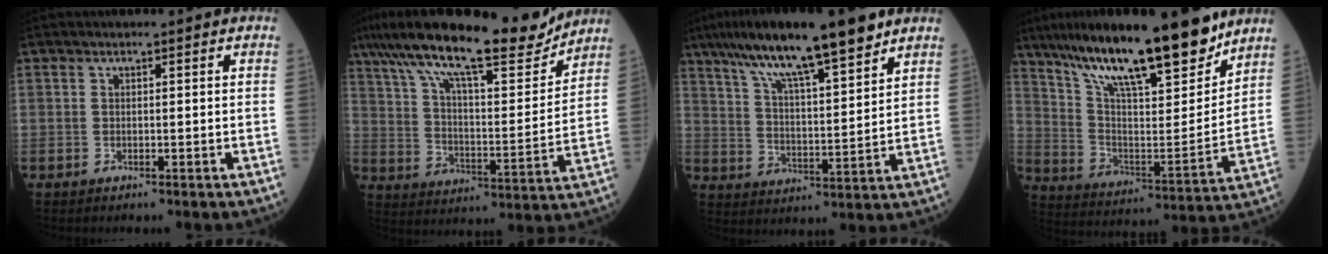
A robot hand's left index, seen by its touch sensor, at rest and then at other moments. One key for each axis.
{"total": 21.1, "fx": 16.8, "fy": 3.6, "fz": 12.2, "tx": -0.215, "ty": 0.016, "tz": 0.269}
{"total": 16.5, "fx": 11.8, "fy": 1.7, "fz": 11.4, "tx": -0.194, "ty": 0.023, "tz": 0.198}
{"total": 22.0, "fx": 16.9, "fy": 3.5, "fz": 13.7, "tx": -0.234, "ty": -0.001, "tz": 0.286}